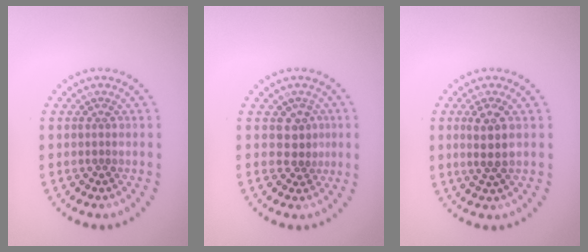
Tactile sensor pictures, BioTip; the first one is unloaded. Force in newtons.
{"total": 1.8, "press": 1.6, "slide": 0.9}
{"total": 2.6, "press": 2.3, "slide": 1.1}